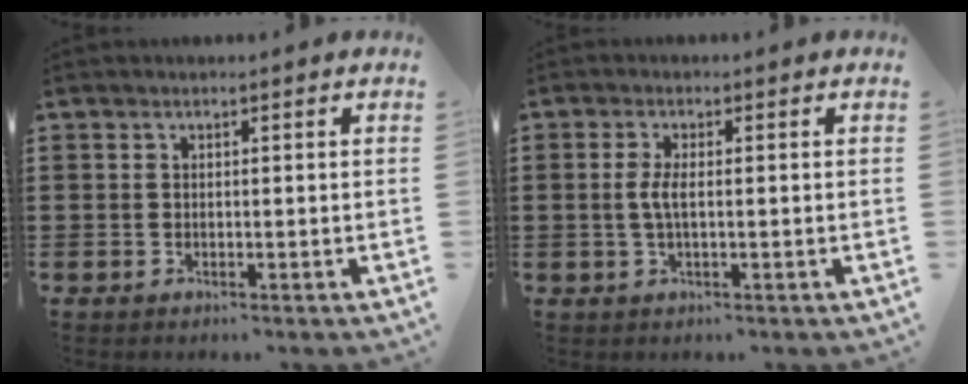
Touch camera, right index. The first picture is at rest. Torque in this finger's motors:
{"motor_torque": [0.89, -0.05, 0.34, 0.10]}